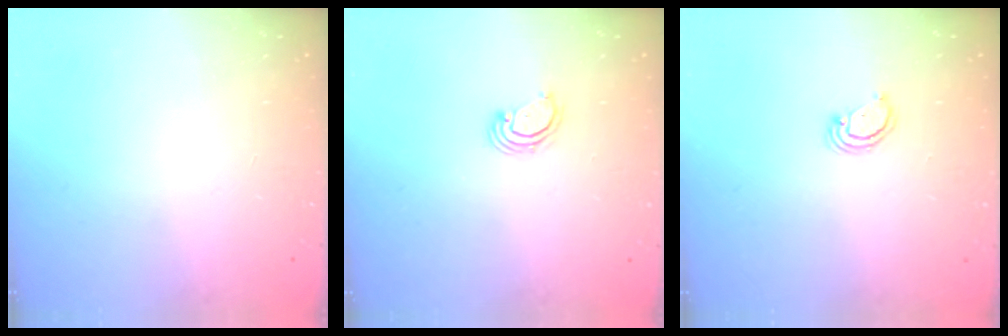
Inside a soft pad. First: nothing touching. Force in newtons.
{"total": 2.7, "press": 2.7, "slide": 0.3}
{"total": 2.4, "press": 2.4, "slide": 0.2}